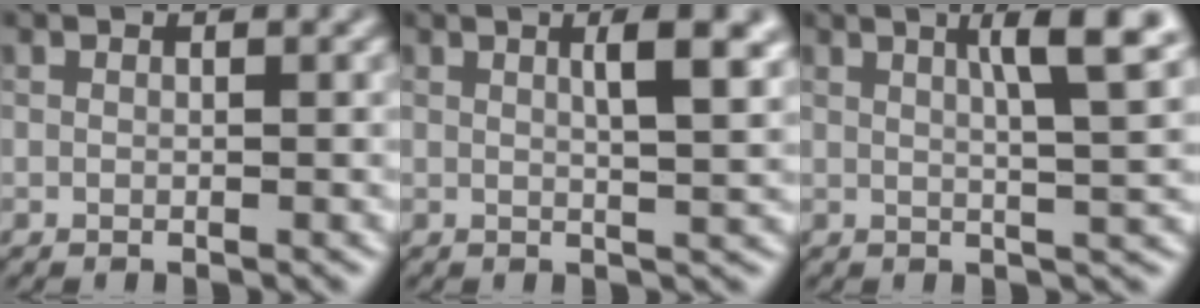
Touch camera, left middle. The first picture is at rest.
{"total": 5.1, "force": [1.7, 1.5, 4.6], "torque": [-0.044, 0.012, 0.017]}
{"total": 6.2, "force": [2.4, 1.2, 5.6], "torque": [-0.066, 0.009, 0.035]}